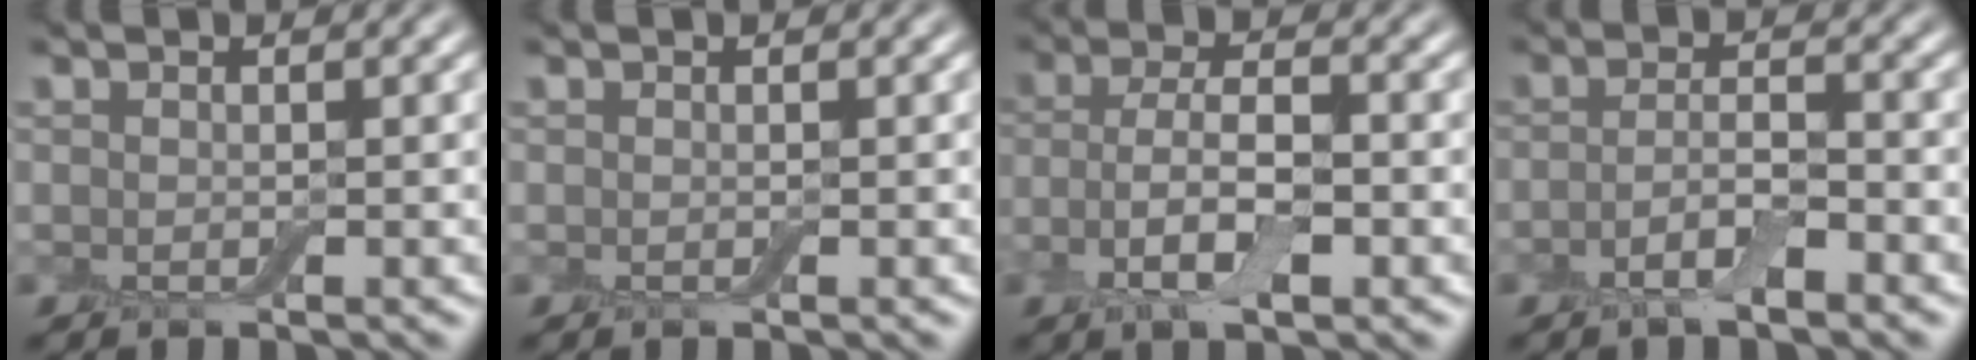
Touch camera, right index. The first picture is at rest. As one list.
[{"total": 0.0}, {"total": 4.9, "force": [-1.5, 2.1, 4.2], "torque": [-0.087, -0.001, -0.029]}, {"total": 2.7, "force": [-1.4, 0.7, 2.2], "torque": [-0.043, 0.005, -0.032]}]